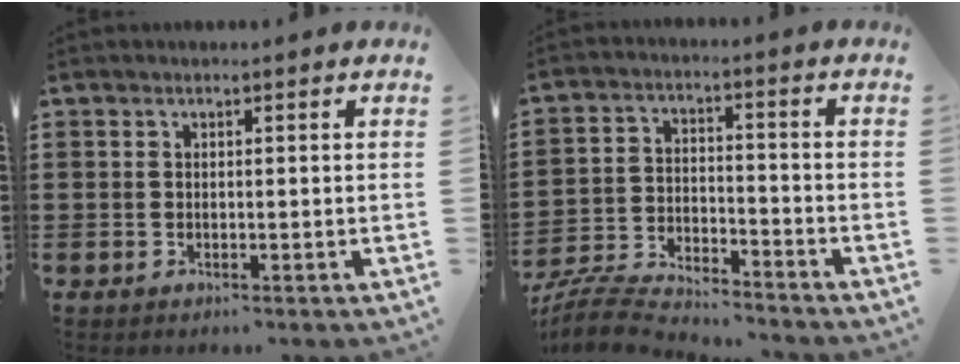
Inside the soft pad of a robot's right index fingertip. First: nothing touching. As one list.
[{"total": 6.6, "force": [-6.4, 0.7, 1.4], "torque": [-0.046, 0.002, -0.132]}]